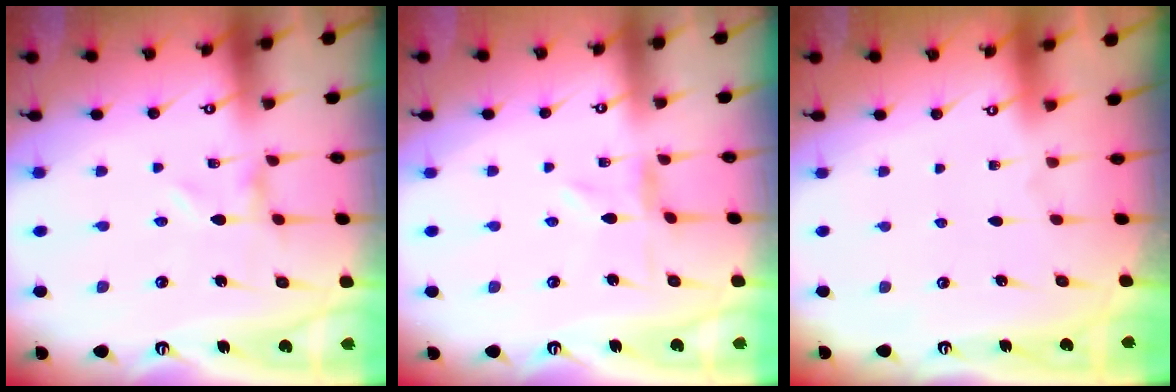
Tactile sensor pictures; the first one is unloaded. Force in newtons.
{"total": 0.0}
{"total": 1.6, "press": 1.6, "slide": 0.2}